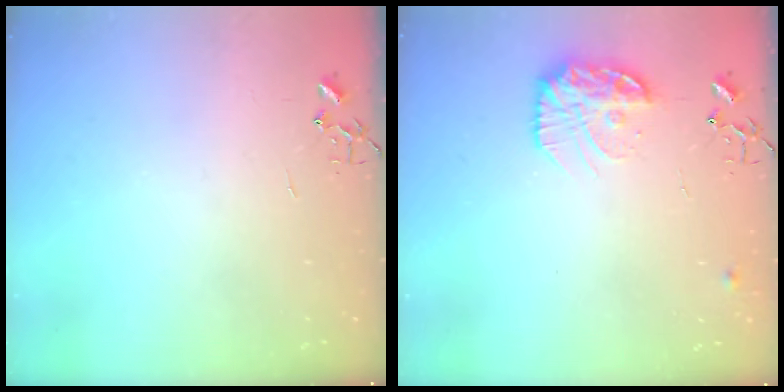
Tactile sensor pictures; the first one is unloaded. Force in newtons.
{"total": 15.5, "press": 15.5, "slide": 1.1}